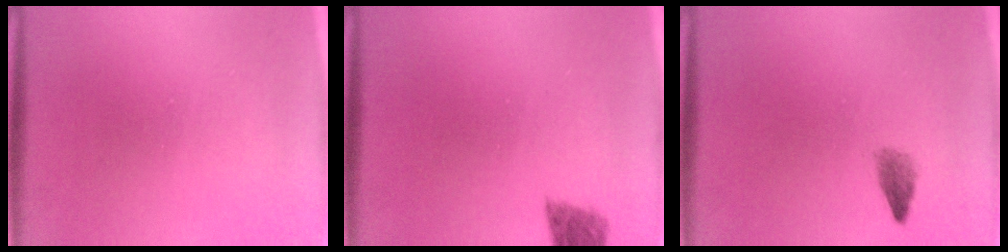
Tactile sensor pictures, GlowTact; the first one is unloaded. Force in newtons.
{"total": 2.7}
{"total": 1.5}